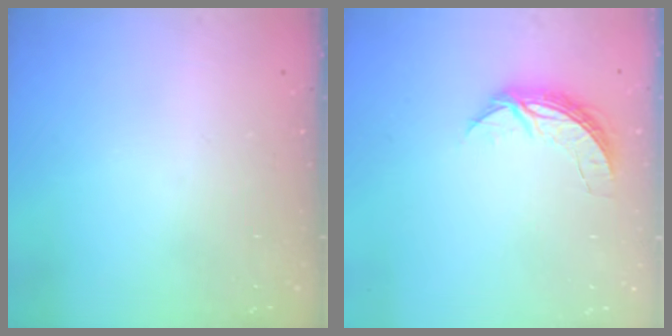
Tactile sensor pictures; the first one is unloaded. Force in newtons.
{"total": 6.5, "press": 6.5, "slide": 0.5}